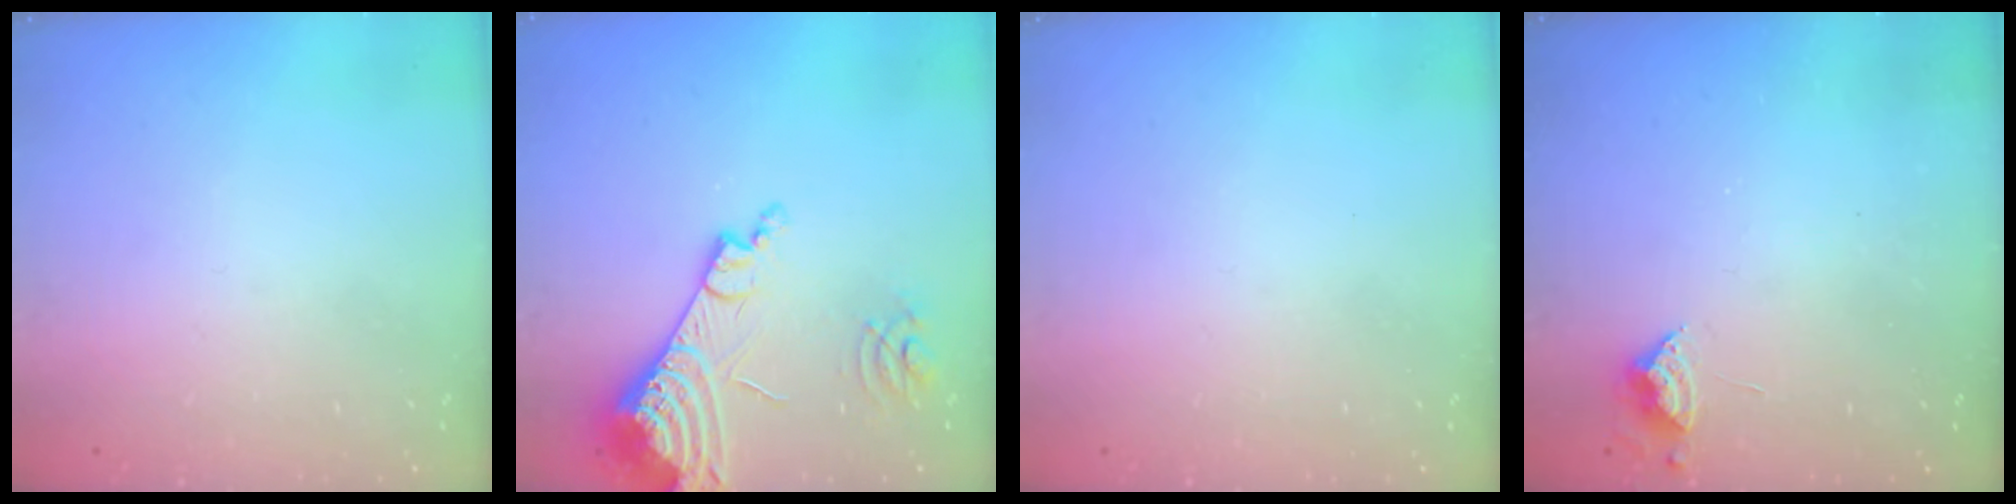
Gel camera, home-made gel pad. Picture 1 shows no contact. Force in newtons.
{"total": 17.4, "press": 17.3, "slide": 2.4}
{"total": 0.0}
{"total": 4.9, "press": 4.9, "slide": 0.5}